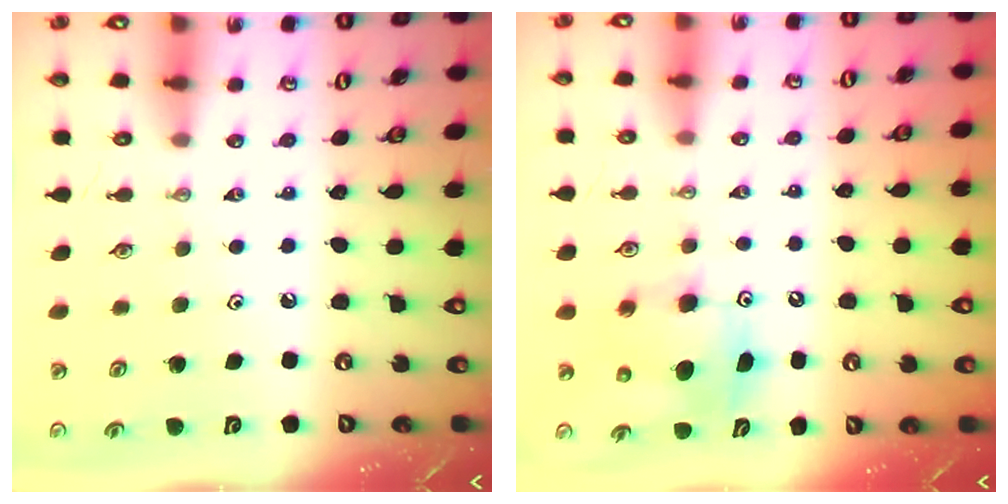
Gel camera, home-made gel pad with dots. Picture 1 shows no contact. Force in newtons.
{"total": 8.0, "press": 7.7, "slide": 2.1}